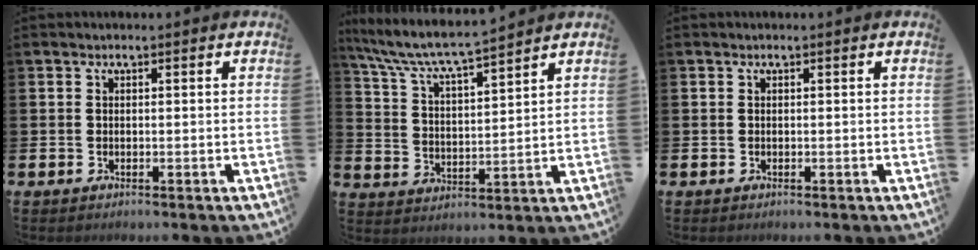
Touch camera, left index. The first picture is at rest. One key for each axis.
{"total": 7.0, "fx": 6.5, "fy": 0.3, "fz": 2.6, "tx": -0.075, "ty": -0.044, "tz": 0.109}
{"total": 0.0}